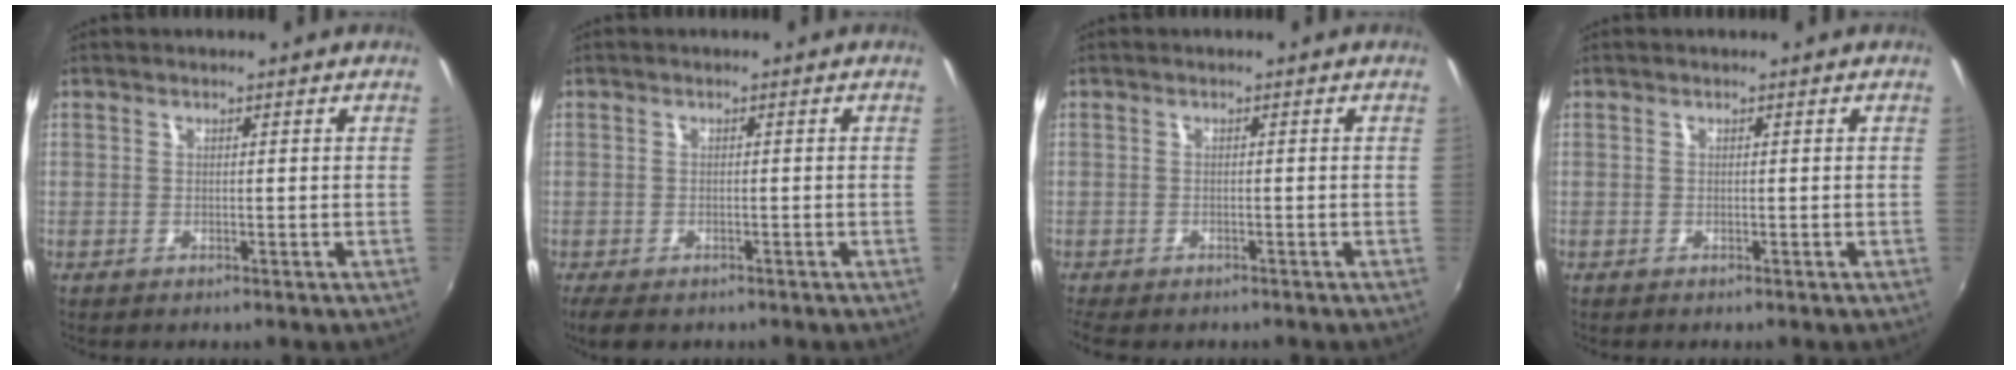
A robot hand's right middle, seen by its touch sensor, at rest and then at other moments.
{"total": 4.3, "force": [-3.0, 2.1, 2.2], "torque": [-0.051, -0.018, -0.049]}
{"total": 3.9, "force": [-3.2, 1.4, 1.8], "torque": [-0.044, -0.021, -0.049]}
{"total": 0.0}